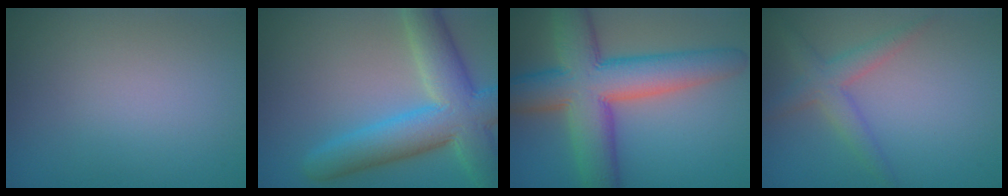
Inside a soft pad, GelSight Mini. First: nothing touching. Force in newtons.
{"total": 9.0, "press": 9.0, "slide": 0.4}
{"total": 11.1, "press": 11.1, "slide": 0.7}
{"total": 2.7, "press": 2.7, "slide": 0.1}